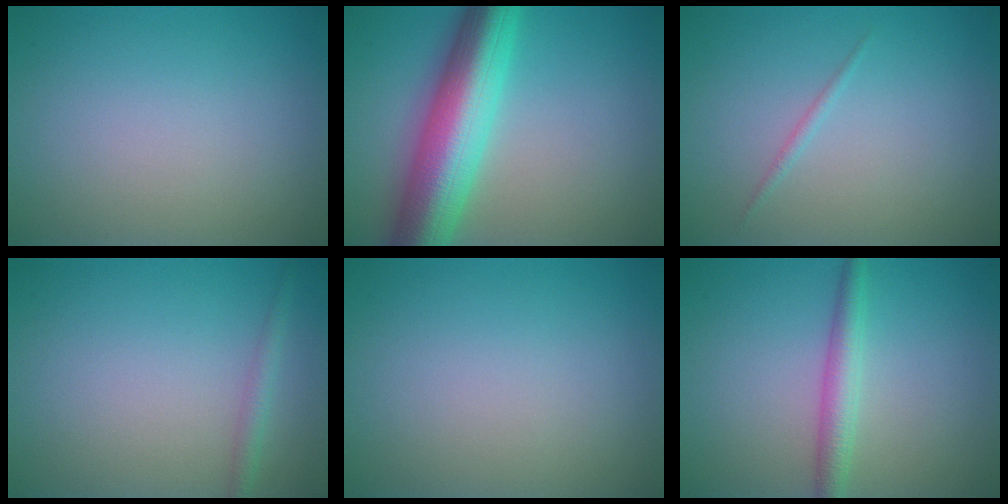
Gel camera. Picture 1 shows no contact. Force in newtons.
{"total": 10.2, "press": 10.2, "slide": 0.4}
{"total": 0.6, "press": 0.6, "slide": 0.0}
{"total": 1.4, "press": 1.4, "slide": 0.0}
{"total": 0.0}
{"total": 2.7, "press": 2.7, "slide": 0.1}